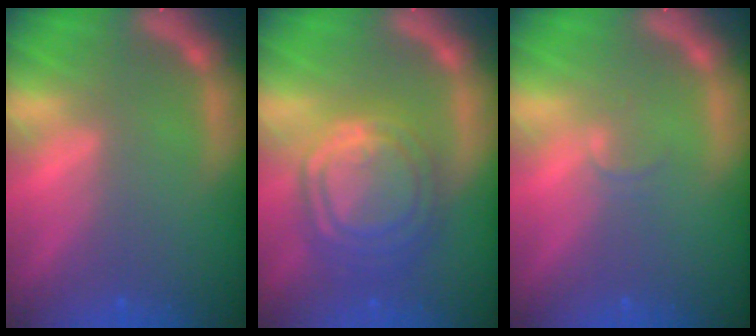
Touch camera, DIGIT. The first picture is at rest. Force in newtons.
{"total": 10.0}
{"total": 1.0}